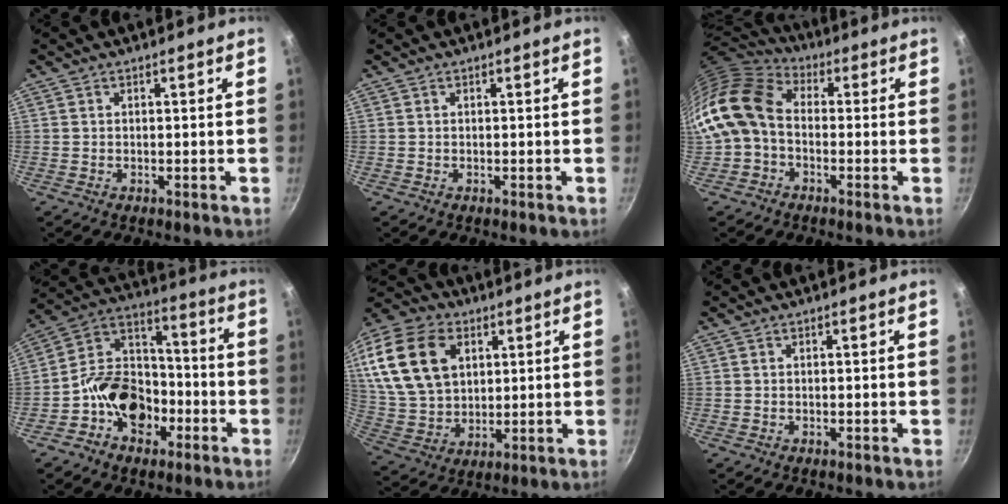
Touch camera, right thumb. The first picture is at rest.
{"total": 0.0}
{"total": 13.3, "force": [-1.7, 9.8, 8.8], "torque": [-0.158, 0.034, -0.053]}
{"total": 15.0, "force": [-5.7, 11.2, 8.2], "torque": [-0.097, 0.058, -0.114]}
{"total": 21.4, "force": [7.2, 14.7, 13.8], "torque": [-0.259, -0.006, 0.139]}
{"total": 0.0}